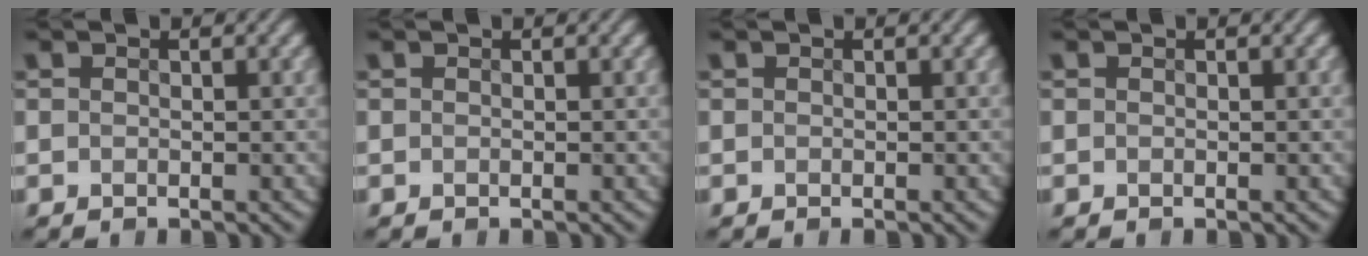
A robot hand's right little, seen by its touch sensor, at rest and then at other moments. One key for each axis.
{"total": 0.0}
{"total": 0.0}
{"total": 0.0}